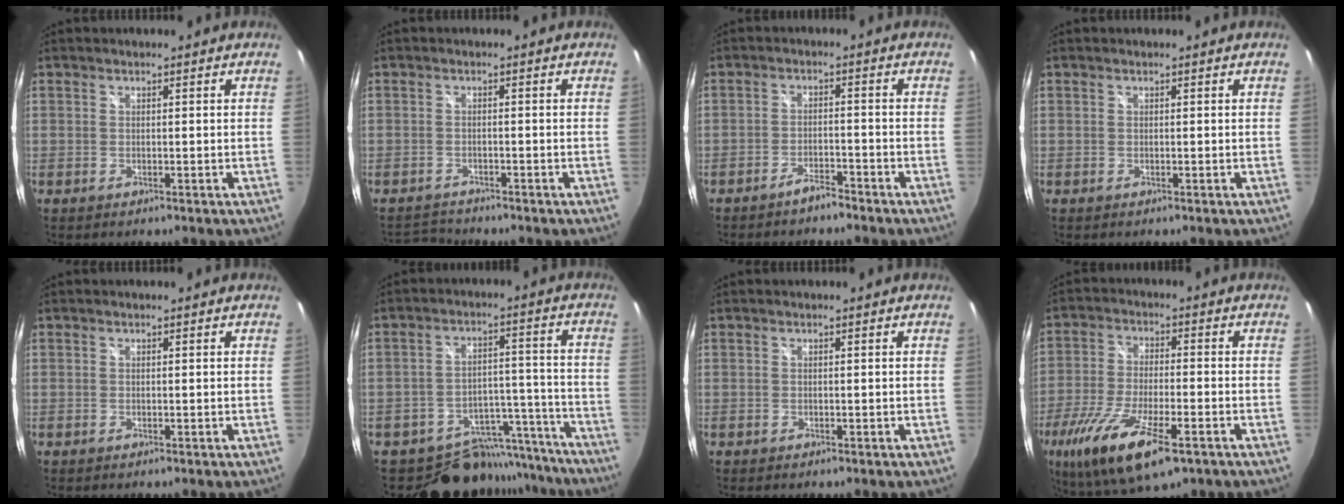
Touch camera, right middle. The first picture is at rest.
{"total": 3.1, "force": [-3.0, 0.5, 0.0], "torque": [-0.010, 0.003, -0.057]}
{"total": 3.3, "force": [-3.0, 0.6, 1.1], "torque": [-0.036, 0.002, -0.047]}
{"total": 0.0}
{"total": 0.0}
{"total": 14.2, "force": [-12.6, 6.4, 1.3], "torque": [-0.022, 0.051, -0.168]}
{"total": 0.0}
{"total": 17.9, "force": [-9.9, 5.7, 13.9], "torque": [-0.285, -0.059, -0.176]}